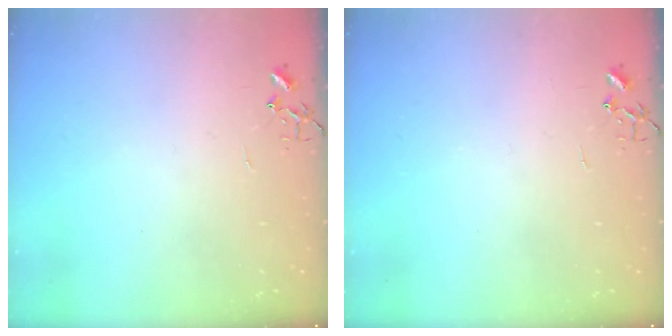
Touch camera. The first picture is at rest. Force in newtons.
{"total": 0.0}